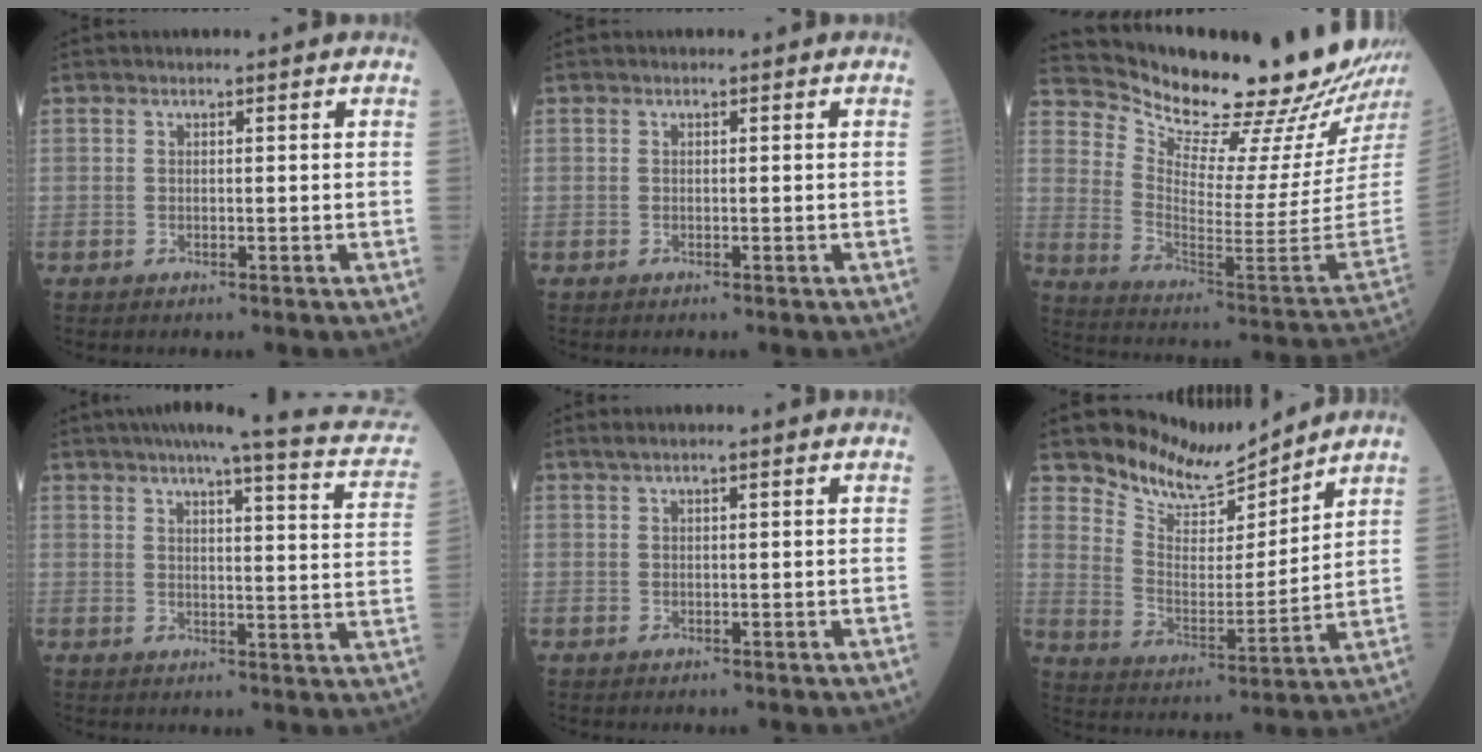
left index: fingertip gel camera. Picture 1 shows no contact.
{"total": 0.0}
{"total": 24.2, "force": [22.1, -0.9, 9.9], "torque": [-0.181, -0.127, 0.320]}
{"total": 18.4, "force": [15.1, 2.3, 10.3], "torque": [-0.126, -0.006, 0.162]}
{"total": 1.8, "force": [1.3, -0.3, 1.1], "torque": [-0.020, 0.020, 0.028]}
{"total": 9.2, "force": [9.0, 1.6, 0.7], "torque": [-0.021, -0.011, 0.175]}